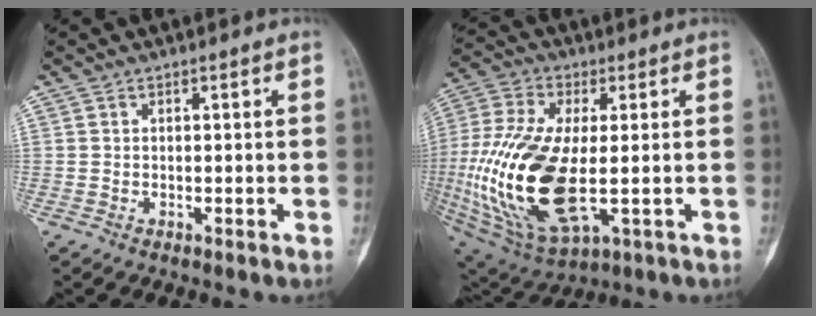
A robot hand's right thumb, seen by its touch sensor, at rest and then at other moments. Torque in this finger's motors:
{"motor_torque": [2.71, 2.29, 1.28, -1.49, 0.59]}